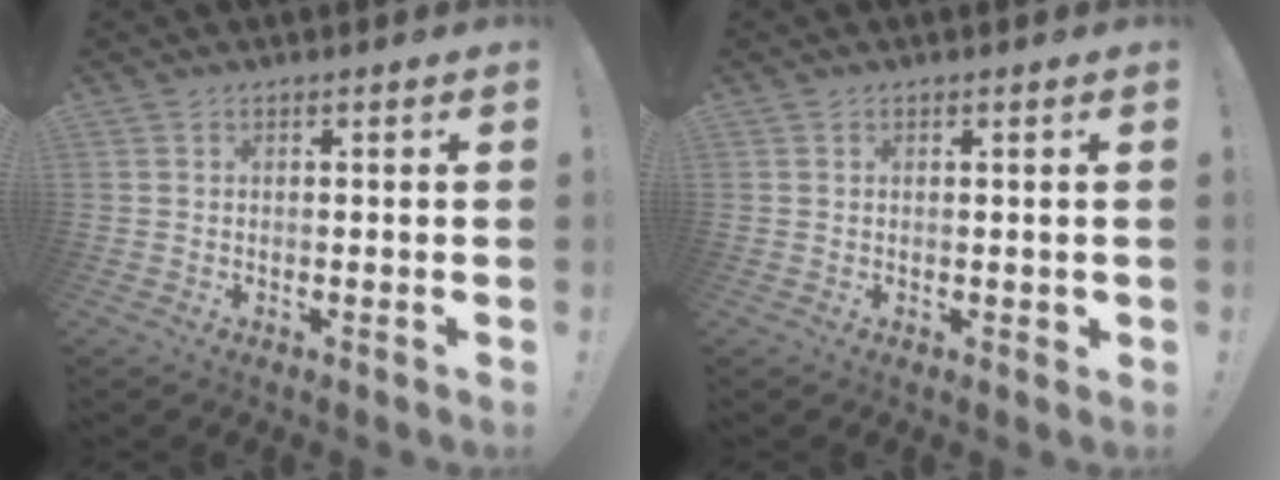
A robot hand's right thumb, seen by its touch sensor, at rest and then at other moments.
{"total": 1.1, "force": [0.2, 0.9, 0.5], "torque": [0.002, -0.001, 0.002]}